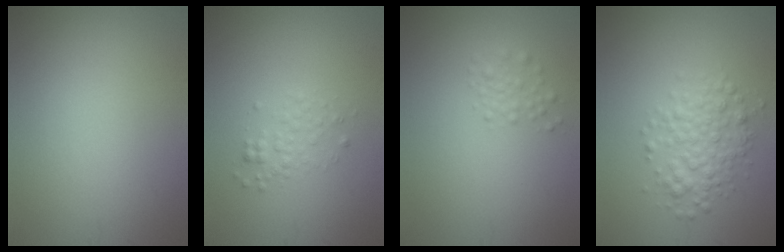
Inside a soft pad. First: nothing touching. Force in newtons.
{"total": 1.4, "press": 1.4, "slide": 0.1}
{"total": 1.4, "press": 1.3, "slide": 0.1}
{"total": 3.5, "press": 3.5, "slide": 0.1}